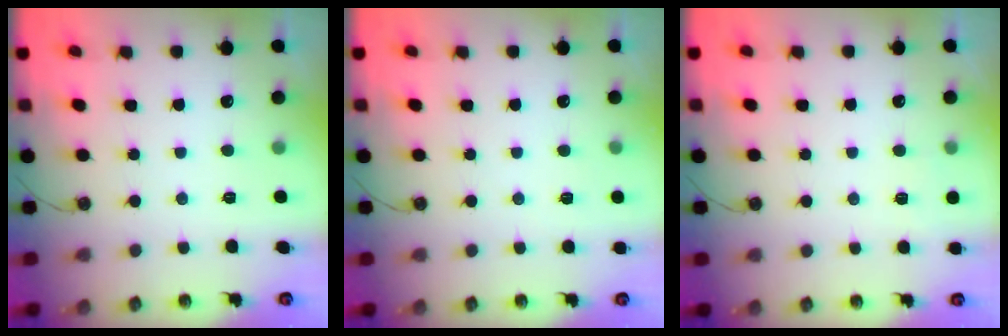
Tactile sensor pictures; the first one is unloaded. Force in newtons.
{"total": 2.1, "press": 0.8, "slide": 2.0}
{"total": 2.8, "press": 2.3, "slide": 1.5}